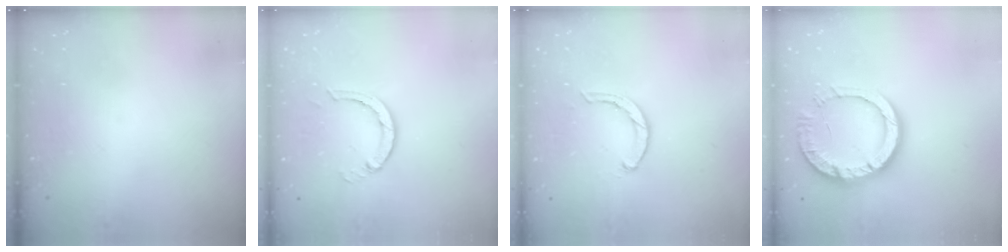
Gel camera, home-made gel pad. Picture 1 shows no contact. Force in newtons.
{"total": 3.7, "press": 3.7, "slide": 0.1}
{"total": 3.3, "press": 3.2, "slide": 0.7}
{"total": 14.5, "press": 14.3, "slide": 2.2}